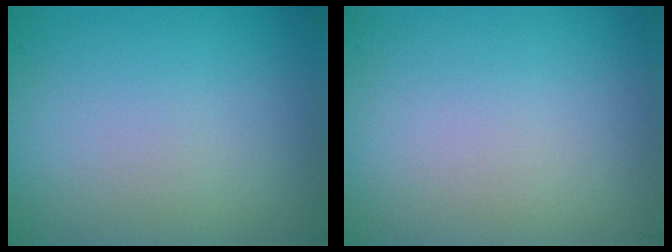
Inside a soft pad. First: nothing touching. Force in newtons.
{"total": 0.0}